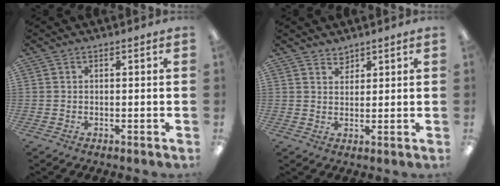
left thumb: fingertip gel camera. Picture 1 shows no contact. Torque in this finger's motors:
{"motor_torque": [-0.26, -0.25, -0.17, 0.21, 0.03]}